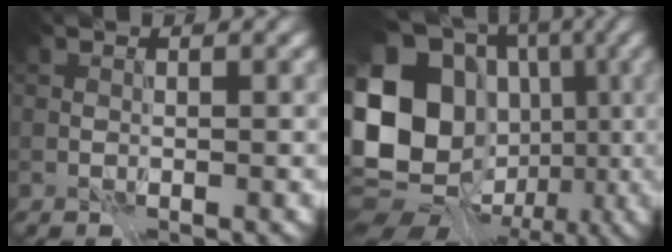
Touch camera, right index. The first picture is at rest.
{"total": 21.9, "force": [-0.1, 19.0, 10.8], "torque": [-0.236, 0.020, -0.038]}